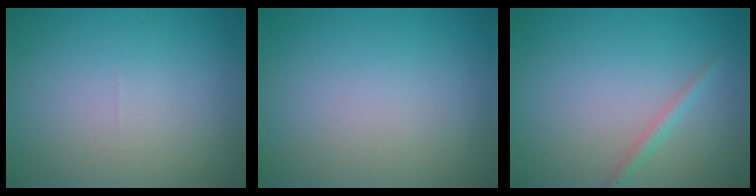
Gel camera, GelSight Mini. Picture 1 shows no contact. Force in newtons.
{"total": 0.0}
{"total": 1.1, "press": 1.1, "slide": 0.1}